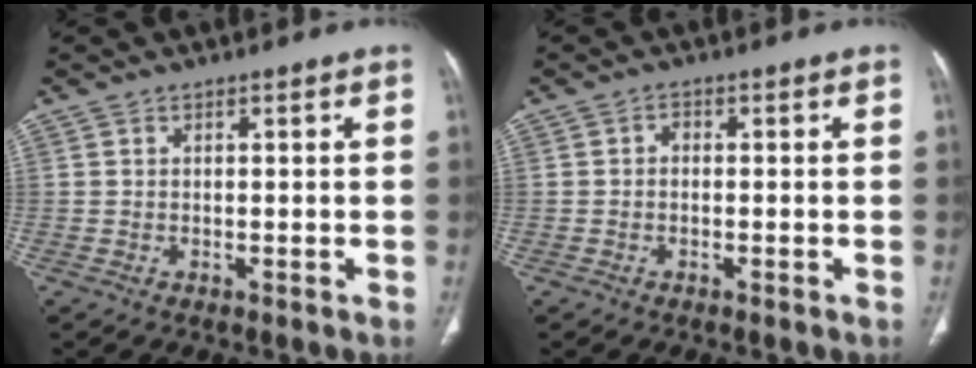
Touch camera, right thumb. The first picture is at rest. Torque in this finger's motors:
{"motor_torque": [1.34, 2.13, 0.52, -0.37, -0.04]}